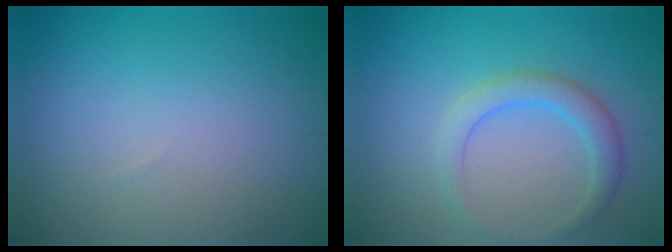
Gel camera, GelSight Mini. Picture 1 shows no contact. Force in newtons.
{"total": 2.8, "press": 2.8, "slide": 0.0}